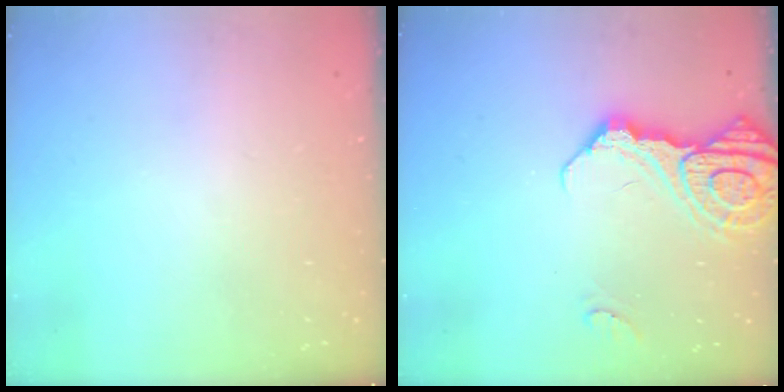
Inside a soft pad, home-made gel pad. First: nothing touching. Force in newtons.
{"total": 15.5, "press": 15.3, "slide": 1.8}